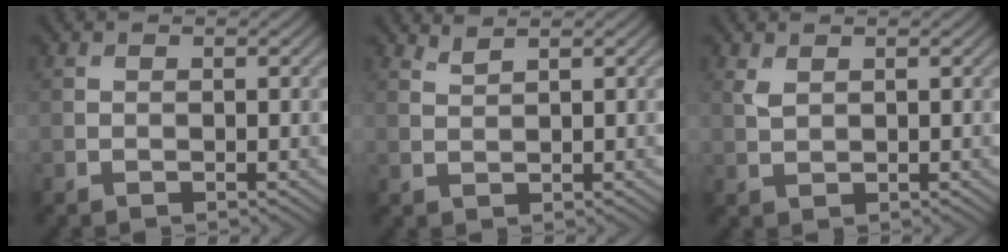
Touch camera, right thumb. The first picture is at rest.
{"total": 1.5, "force": [1.3, 0.1, 0.6], "torque": [-0.017, 0.005, 0.032]}
{"total": 1.4, "force": [0.8, 0.7, 0.9], "torque": [-0.028, 0.000, 0.021]}